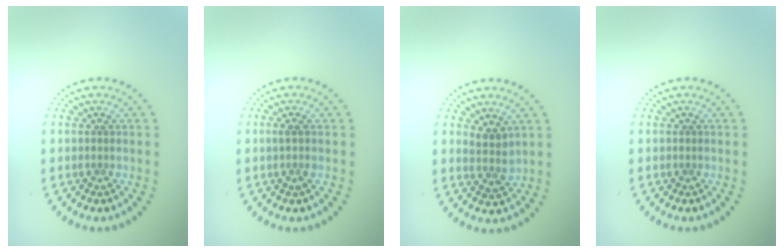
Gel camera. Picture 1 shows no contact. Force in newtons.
{"total": 1.1, "press": 0.9, "slide": 0.5}
{"total": 1.9, "press": 1.6, "slide": 1.1}
{"total": 0.0}